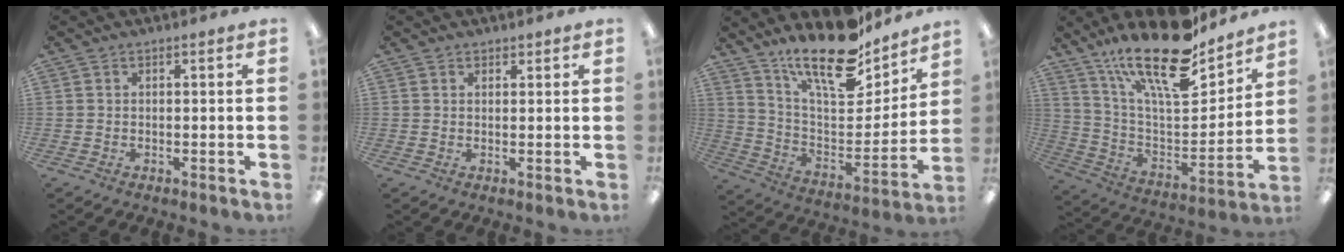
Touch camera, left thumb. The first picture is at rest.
{"total": 1.2, "force": [1.0, 0.7, 0.0], "torque": [0.000, 0.001, 0.018]}
{"total": 20.5, "force": [16.4, 6.6, 10.3], "torque": [-0.180, -0.113, 0.283]}
{"total": 24.3, "force": [17.4, 8.4, 14.7], "torque": [-0.249, -0.110, 0.298]}